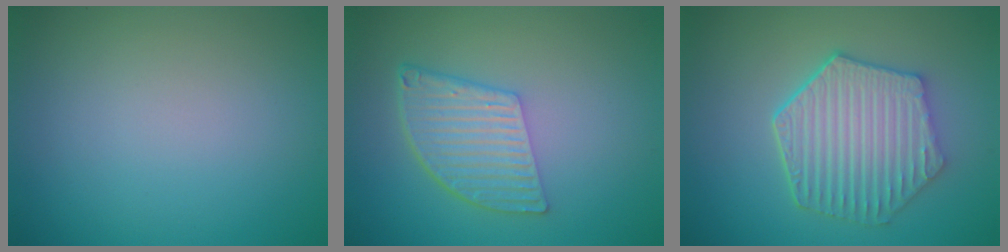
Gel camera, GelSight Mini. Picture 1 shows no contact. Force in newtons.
{"total": 5.1, "press": 3.6, "slide": 3.7}
{"total": 6.4, "press": 5.0, "slide": 4.0}